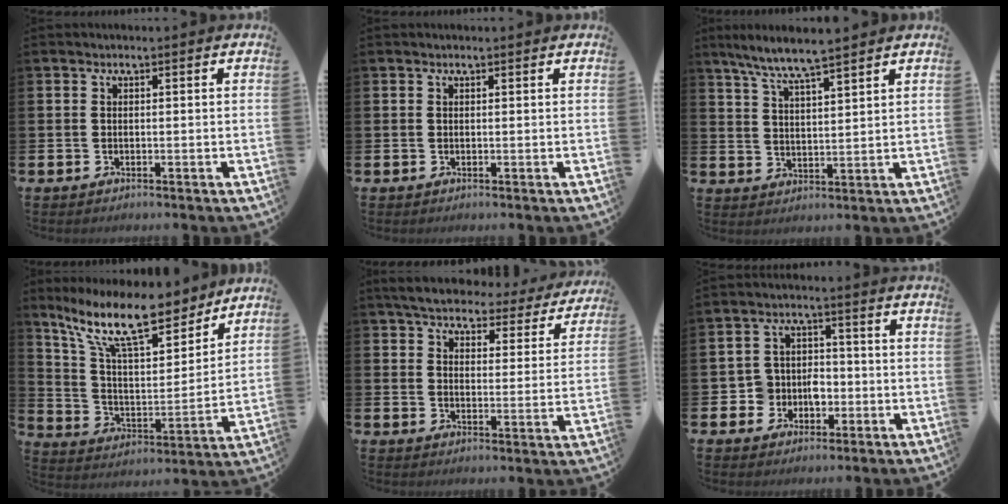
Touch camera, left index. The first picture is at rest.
{"total": 0.0}
{"total": 6.6, "force": [6.2, 0.0, 2.3], "torque": [-0.067, -0.025, 0.111]}
{"total": 14.4, "force": [11.3, 4.3, 7.9], "torque": [-0.172, -0.063, 0.196]}
{"total": 5.2, "force": [4.9, 1.3, 1.2], "torque": [-0.044, -0.033, 0.081]}
{"total": 4.5, "force": [-1.3, 4.2, 1.0], "torque": [-0.032, 0.006, -0.029]}